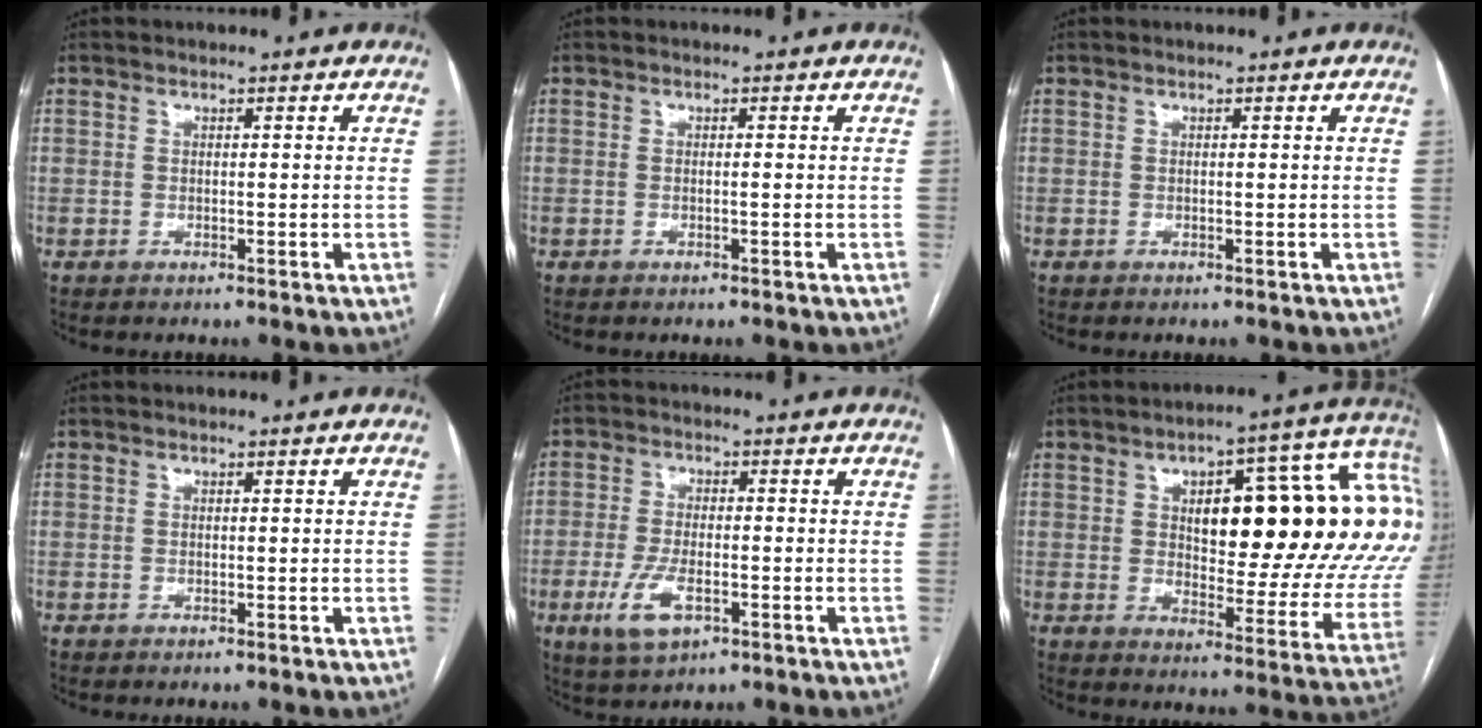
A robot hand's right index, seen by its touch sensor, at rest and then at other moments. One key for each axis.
{"total": 0.0}
{"total": 0.0}
{"total": 0.0}
{"total": 7.0, "fx": -2.9, "fy": 2.9, "fz": 5.7, "tx": -0.121, "ty": -0.009, "tz": -0.048}
{"total": 27.6, "fx": 6.9, "fy": 7.8, "fz": 25.6, "tx": -0.261, "ty": 0.053, "tz": 0.112}